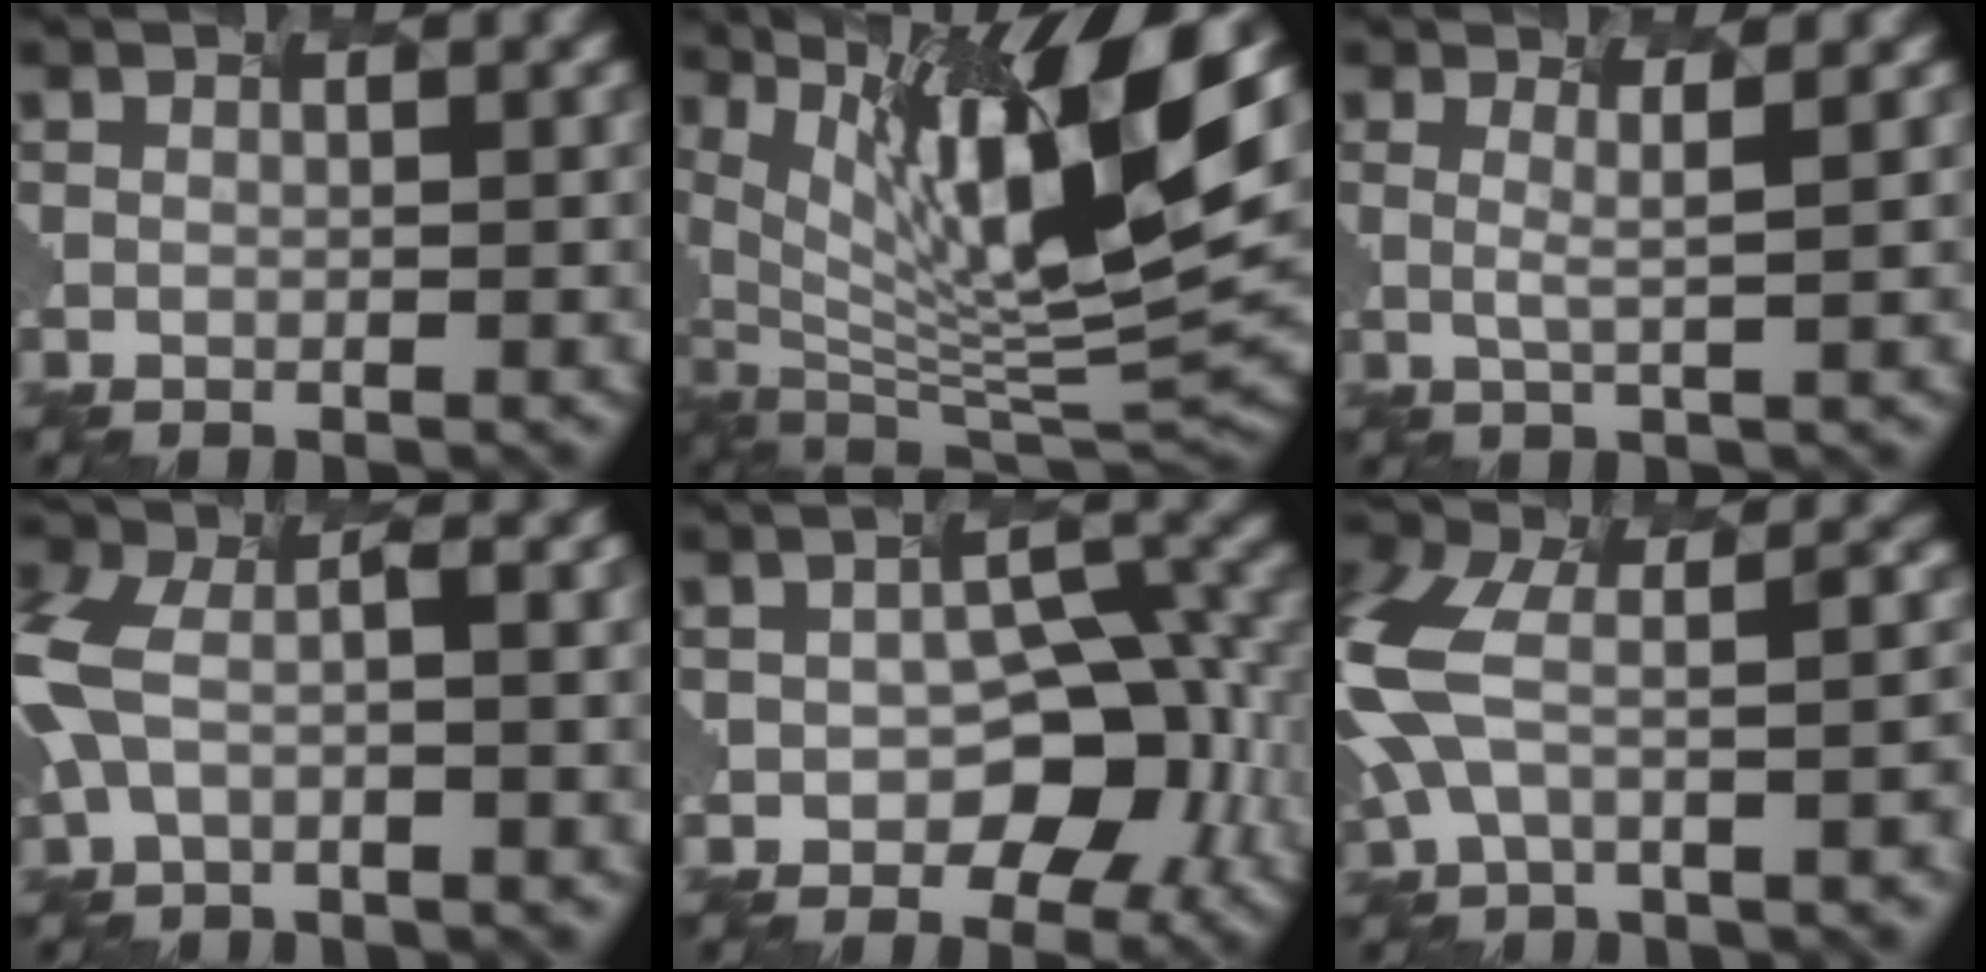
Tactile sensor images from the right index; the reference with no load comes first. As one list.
[{"total": 13.8, "force": [5.6, 4.2, 11.8], "torque": [-0.215, 0.003, 0.109]}, {"total": 1.3, "force": [0.1, -0.2, 1.2], "torque": [-0.032, -0.003, 0.013]}, {"total": 9.1, "force": [-3.1, 4.6, 7.2], "torque": [-0.181, 0.002, -0.045]}, {"total": 6.3, "force": [-2.3, 3.9, 4.3], "torque": [-0.065, -0.006, -0.022]}, {"total": 9.8, "force": [-2.7, 4.9, 8.1], "torque": [-0.186, -0.003, -0.044]}]